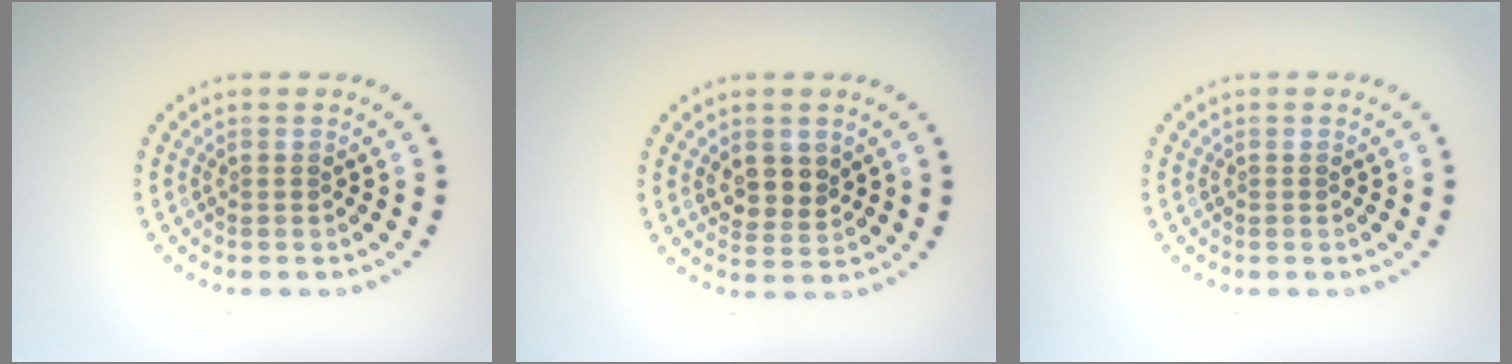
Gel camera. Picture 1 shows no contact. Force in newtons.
{"total": 2.7, "press": 2.5, "slide": 1.1}
{"total": 0.0}